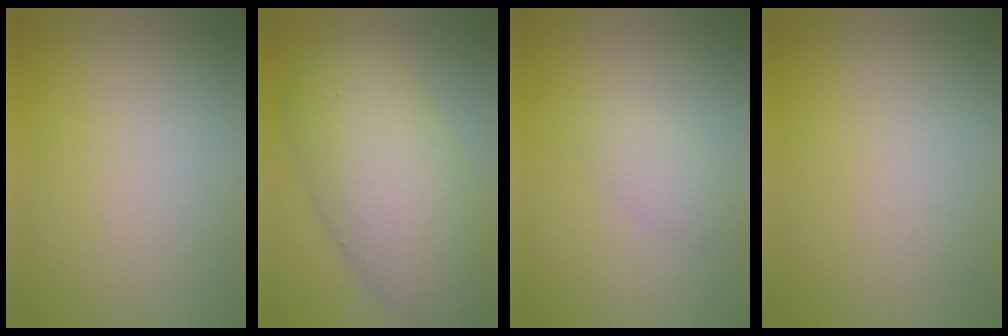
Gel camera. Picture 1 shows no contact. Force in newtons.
{"total": 10.4, "press": 10.4, "slide": 0.4}
{"total": 1.5, "press": 1.5, "slide": 0.1}
{"total": 0.0}